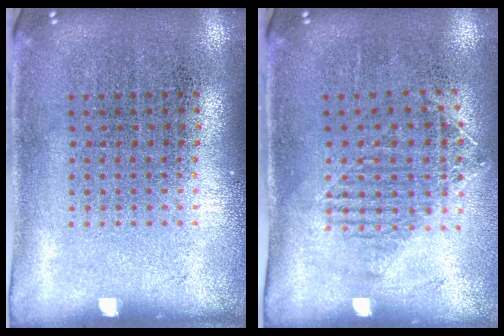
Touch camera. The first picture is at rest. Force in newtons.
{"total": 1.2, "press": 1.1, "slide": 0.6}